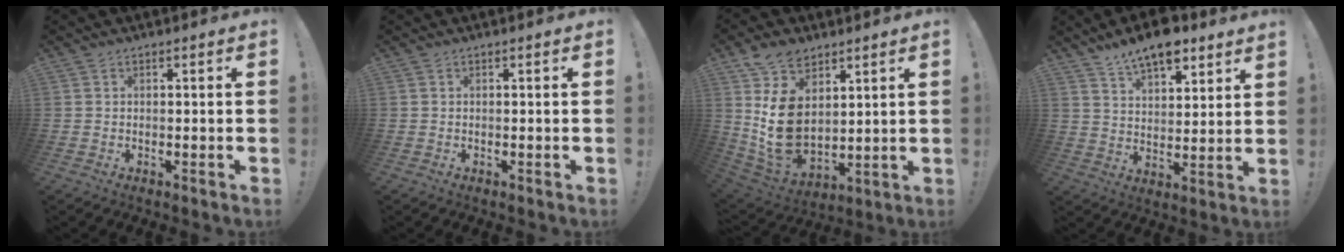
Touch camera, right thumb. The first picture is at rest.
{"total": 0.0}
{"total": 16.6, "force": [4.9, 11.8, 10.7], "torque": [-0.223, -0.029, 0.094]}
{"total": 10.3, "force": [8.0, 4.0, 5.1], "torque": [-0.088, -0.049, 0.146]}